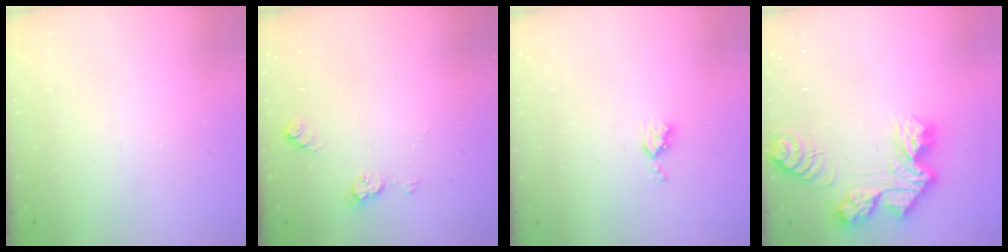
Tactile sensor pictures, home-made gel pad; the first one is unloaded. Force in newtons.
{"total": 5.1, "press": 5.0, "slide": 0.6}
{"total": 4.4, "press": 4.3, "slide": 0.7}
{"total": 12.0, "press": 12.0, "slide": 1.1}